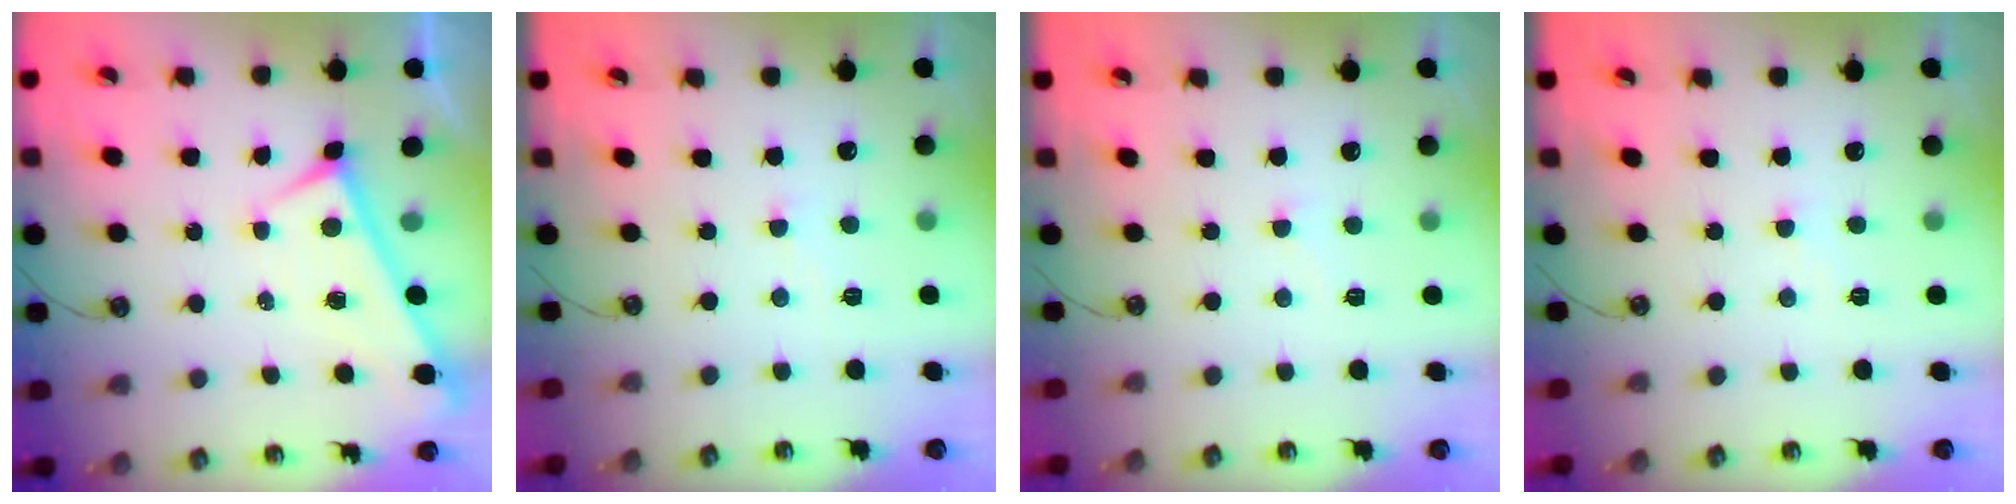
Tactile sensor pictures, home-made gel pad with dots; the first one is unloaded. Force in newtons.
{"total": 3.6, "press": 3.5, "slide": 0.4}
{"total": 5.9, "press": 5.9, "slide": 0.5}
{"total": 2.4, "press": 2.4, "slide": 0.3}